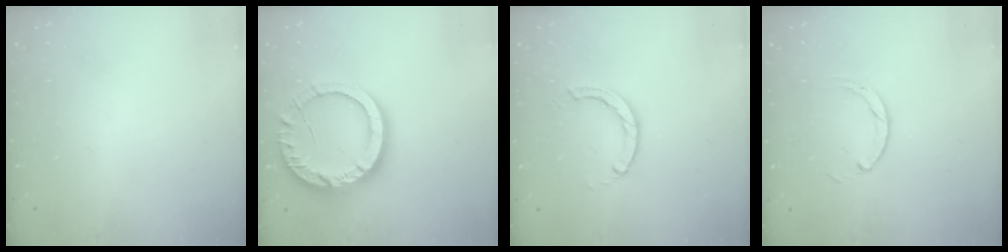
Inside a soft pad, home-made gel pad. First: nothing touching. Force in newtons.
{"total": 15.1, "press": 15.0, "slide": 1.2}
{"total": 2.9, "press": 2.9, "slide": 0.4}
{"total": 3.0, "press": 2.9, "slide": 0.4}